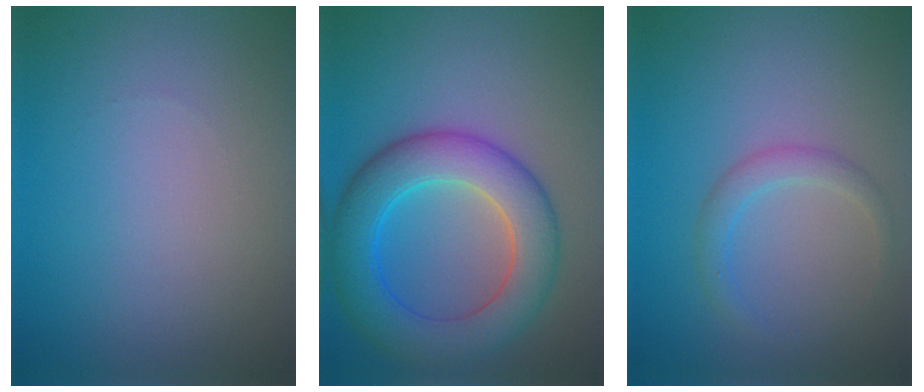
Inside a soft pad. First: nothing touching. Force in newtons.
{"total": 8.0, "press": 8.0, "slide": 0.2}
{"total": 1.9, "press": 1.9, "slide": 0.2}